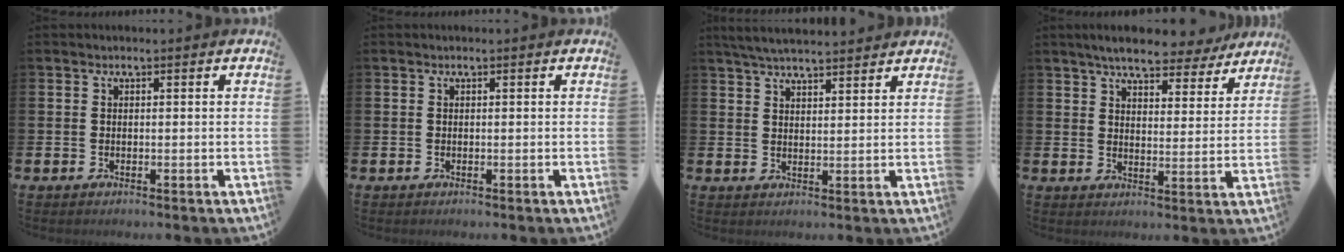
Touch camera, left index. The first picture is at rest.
{"total": 0.0}
{"total": 4.4, "force": [4.3, 0.5, 1.0], "torque": [-0.030, -0.014, 0.078]}
{"total": 6.6, "force": [6.2, 1.2, 2.0], "torque": [-0.052, -0.033, 0.108]}